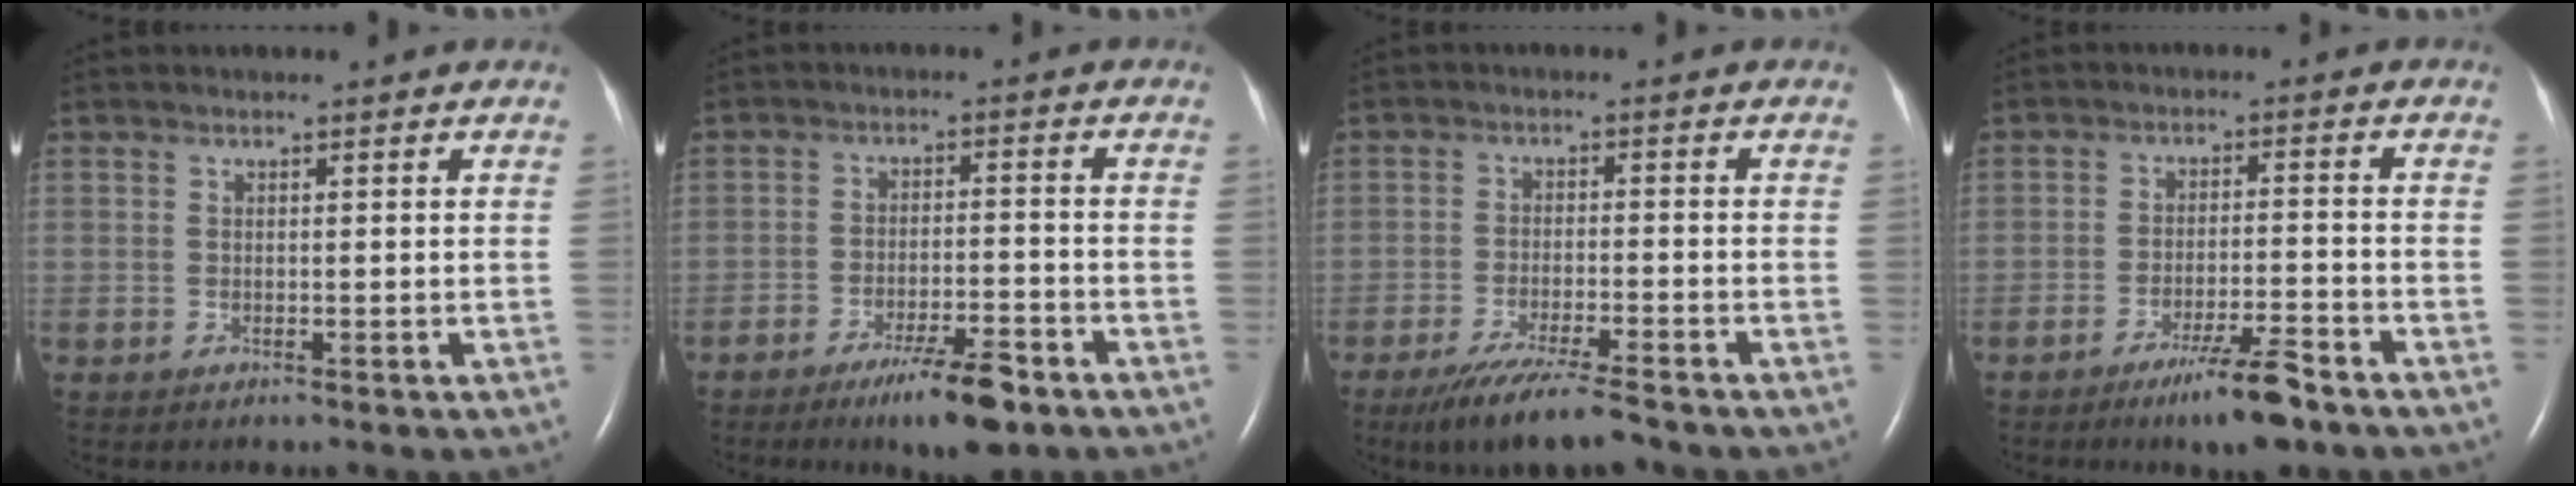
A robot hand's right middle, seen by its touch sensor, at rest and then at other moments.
{"total": 7.9, "force": [-5.3, 1.3, 5.6], "torque": [-0.095, -0.008, -0.084]}
{"total": 9.3, "force": [-7.6, 0.2, 5.4], "torque": [-0.093, -0.028, -0.127]}
{"total": 7.3, "force": [-5.2, 0.4, 5.1], "torque": [-0.089, -0.012, -0.089]}